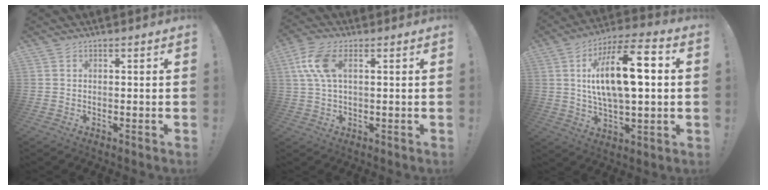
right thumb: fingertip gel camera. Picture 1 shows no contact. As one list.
[{"total": 8.9, "force": [2.3, 3.9, 7.6], "torque": [-0.159, -0.001, 0.045]}, {"total": 18.2, "force": [3.0, 6.7, 16.6], "torque": [-0.279, -0.001, 0.036]}]